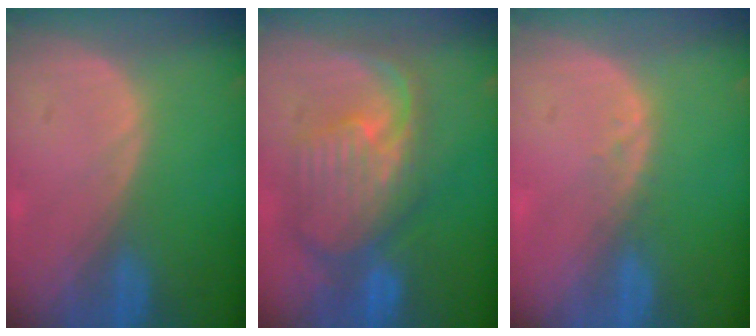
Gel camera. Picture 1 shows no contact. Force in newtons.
{"total": 10.9, "press": 9.6, "slide": 5.1}
{"total": 1.3, "press": 1.3, "slide": 0.2}